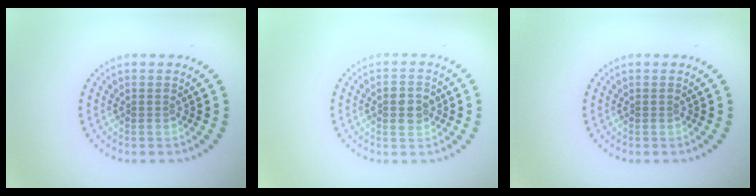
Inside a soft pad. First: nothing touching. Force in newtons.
{"total": 2.7, "press": 2.7, "slide": 0.1}
{"total": 0.0}